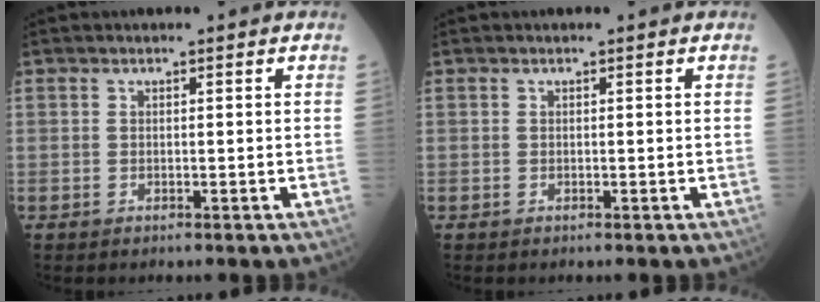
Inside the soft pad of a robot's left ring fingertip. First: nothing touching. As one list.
[{"total": 0.0}]